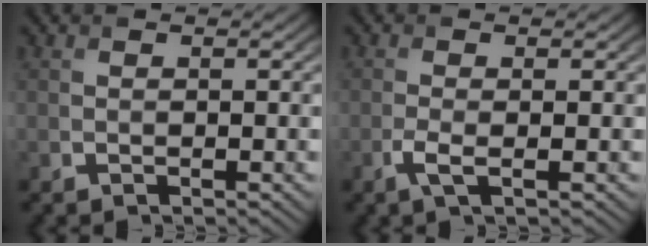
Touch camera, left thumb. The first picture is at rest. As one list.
[{"total": 2.1, "force": [-0.8, 0.5, 1.8], "torque": [-0.046, -0.001, -0.023]}]